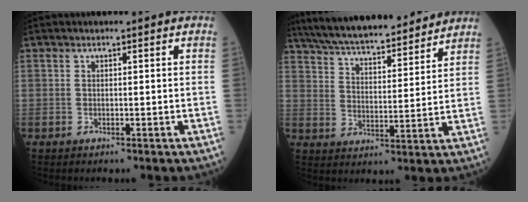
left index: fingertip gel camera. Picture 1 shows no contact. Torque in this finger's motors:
{"motor_torque": [1.04, -1.10, 0.62, 0.13]}